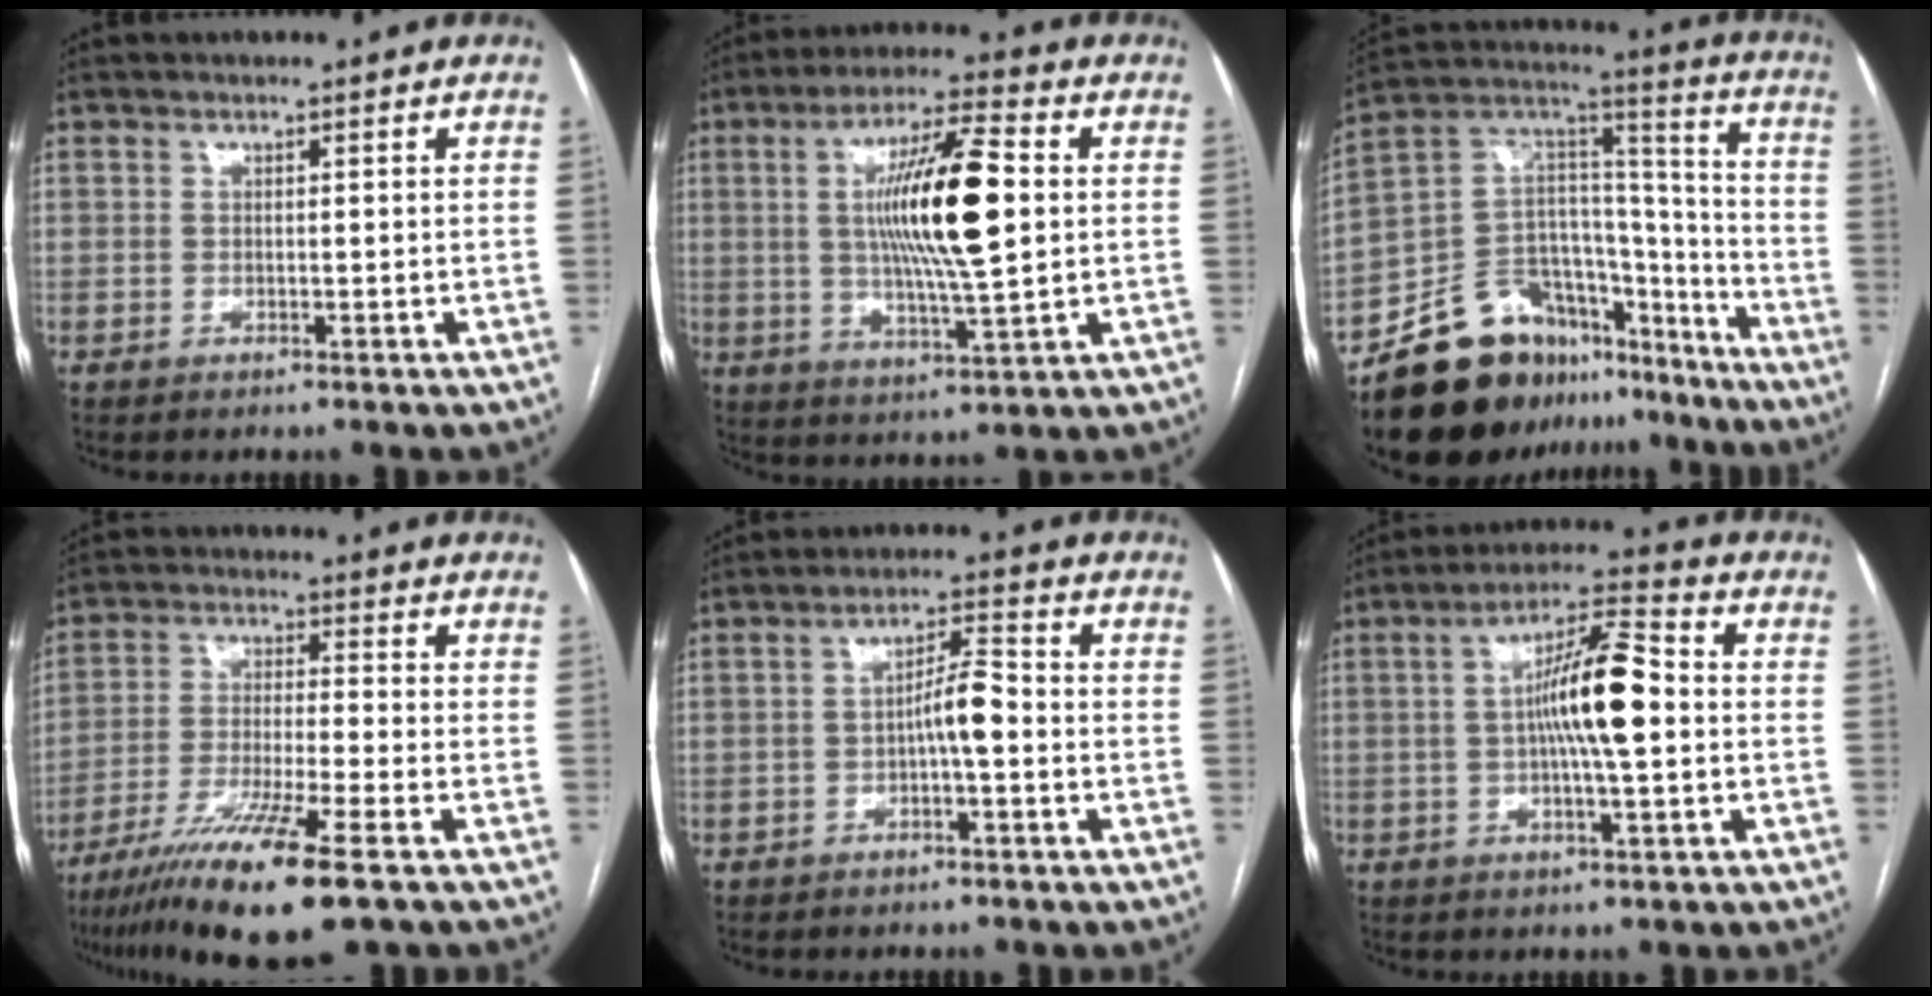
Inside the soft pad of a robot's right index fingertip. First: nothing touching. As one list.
[{"total": 14.9, "force": [1.7, 1.4, 14.7], "torque": [-0.261, 0.004, 0.027]}, {"total": 22.0, "force": [-16.7, 11.3, 8.8], "torque": [-0.158, 0.064, -0.273]}, {"total": 14.0, "force": [-9.0, -0.2, 10.8], "torque": [-0.212, -0.040, -0.163]}, {"total": 4.6, "force": [-1.0, 0.6, 4.5], "torque": [-0.074, 0.013, -0.015]}, {"total": 10.7, "force": [0.0, 1.3, 10.7], "torque": [-0.190, 0.019, -0.007]}]